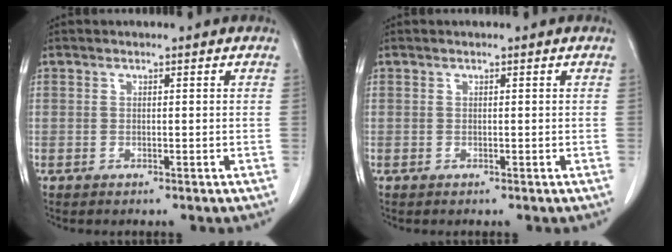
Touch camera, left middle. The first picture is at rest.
{"total": 0.0}